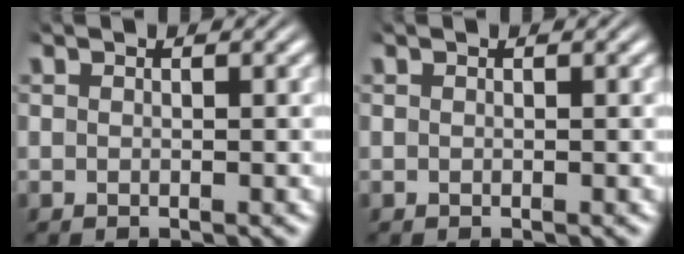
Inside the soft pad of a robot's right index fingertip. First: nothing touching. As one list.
[{"total": 0.0}]